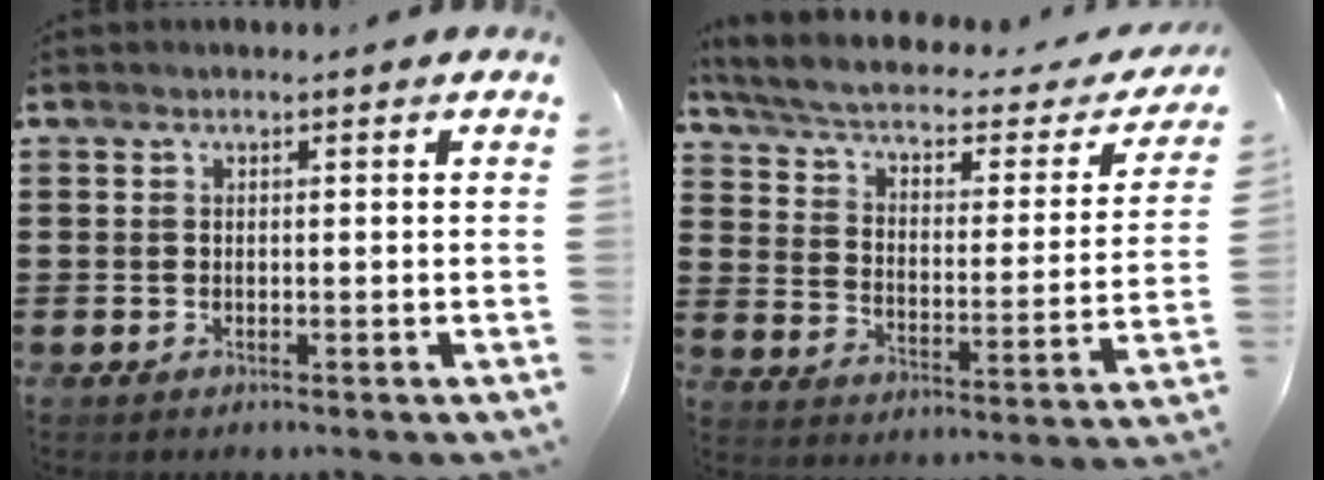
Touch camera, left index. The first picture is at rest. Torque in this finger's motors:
{"motor_torque": [2.14, 0.00, 0.40, 0.16]}